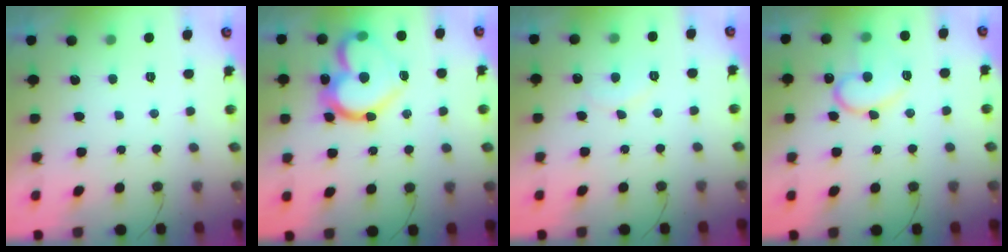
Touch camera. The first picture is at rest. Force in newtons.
{"total": 19.5, "press": 19.4, "slide": 2.0}
{"total": 6.8, "press": 6.8, "slide": 0.4}
{"total": 14.7, "press": 14.6, "slide": 1.5}